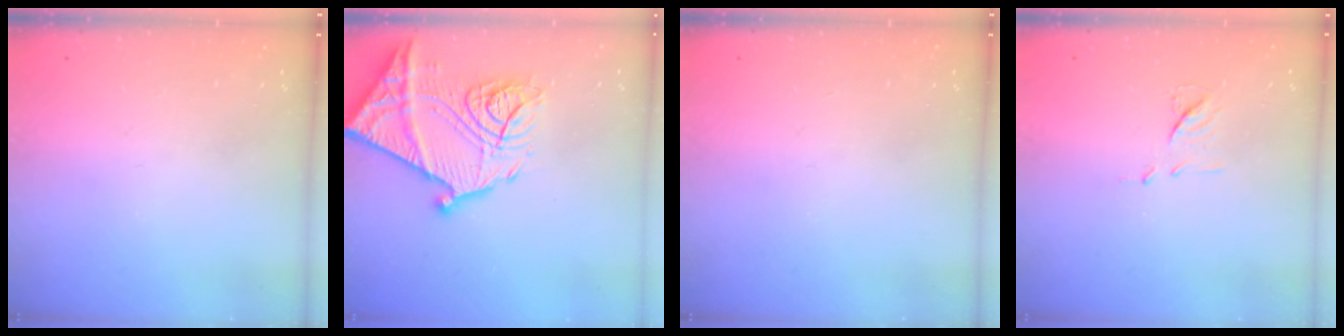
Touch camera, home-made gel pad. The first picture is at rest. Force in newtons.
{"total": 25.4, "press": 25.3, "slide": 2.5}
{"total": 0.0}
{"total": 6.8, "press": 6.7, "slide": 0.6}